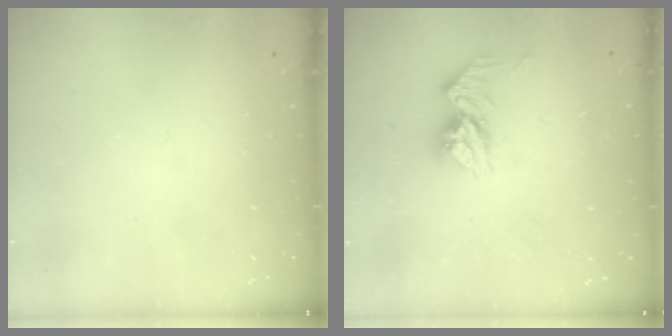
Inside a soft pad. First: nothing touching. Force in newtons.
{"total": 10.3, "press": 10.3, "slide": 0.9}